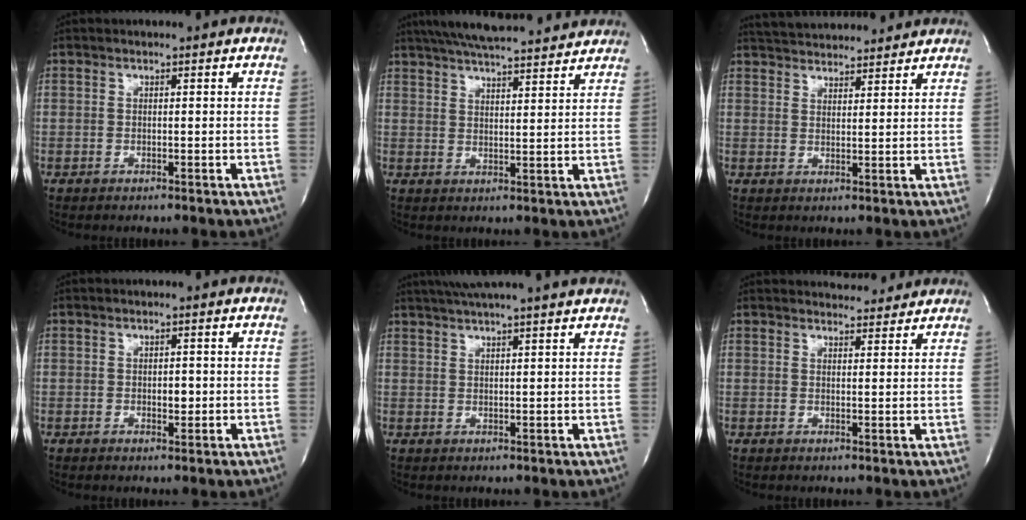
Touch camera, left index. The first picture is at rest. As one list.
[{"total": 17.2, "force": [15.4, 2.3, 7.3], "torque": [-0.127, 0.036, 0.222]}, {"total": 12.1, "force": [11.5, 2.1, 3.3], "torque": [-0.058, 0.029, 0.169]}, {"total": 1.7, "force": [-0.2, 1.0, 1.4], "torque": [-0.019, 0.001, 0.000]}, {"total": 12.3, "force": [10.7, -0.3, 6.0], "torque": [-0.108, 0.032, 0.140]}, {"total": 6.6, "force": [6.3, 1.4, 1.3], "torque": [-0.015, 0.009, 0.074]}]